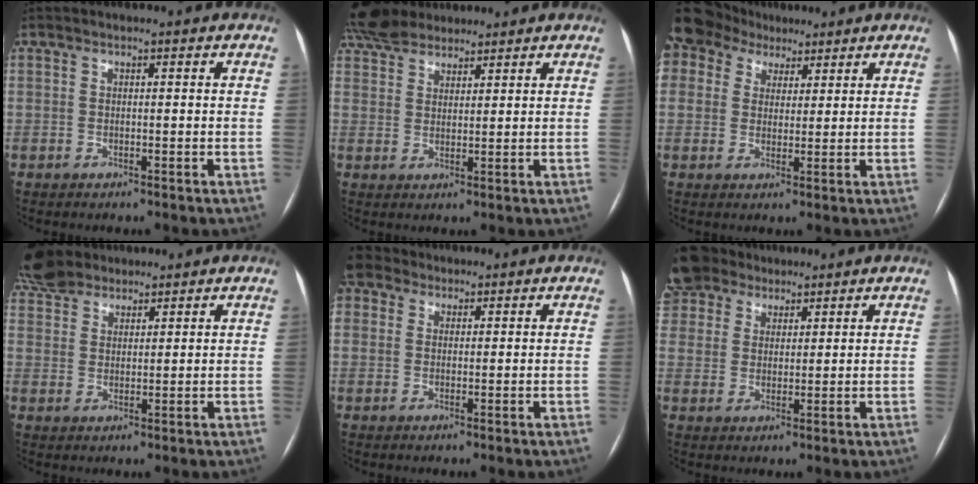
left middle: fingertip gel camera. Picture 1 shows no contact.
{"total": 8.4, "force": [7.6, 2.8, 2.4], "torque": [-0.049, 0.035, 0.143]}
{"total": 13.2, "force": [8.3, 9.5, 3.9], "torque": [-0.118, 0.060, 0.155]}
{"total": 8.3, "force": [7.0, 3.7, 2.3], "torque": [-0.052, 0.031, 0.135]}
{"total": 4.8, "force": [3.4, 3.3, 1.1], "torque": [-0.035, 0.031, 0.070]}
{"total": 10.5, "force": [8.0, 6.5, 2.1], "torque": [-0.064, 0.039, 0.161]}